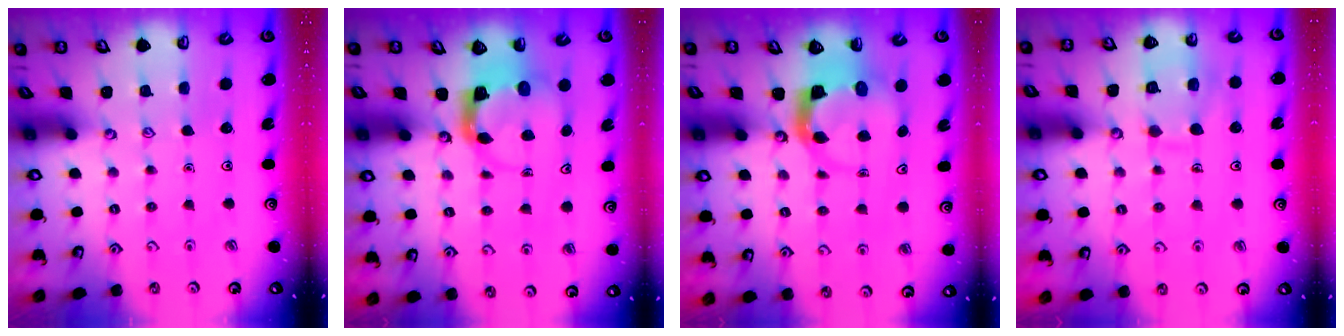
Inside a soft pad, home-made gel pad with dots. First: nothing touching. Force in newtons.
{"total": 3.8, "press": 3.8, "slide": 0.6}
{"total": 4.1, "press": 4.1, "slide": 0.3}
{"total": 9.9, "press": 9.9, "slide": 0.9}